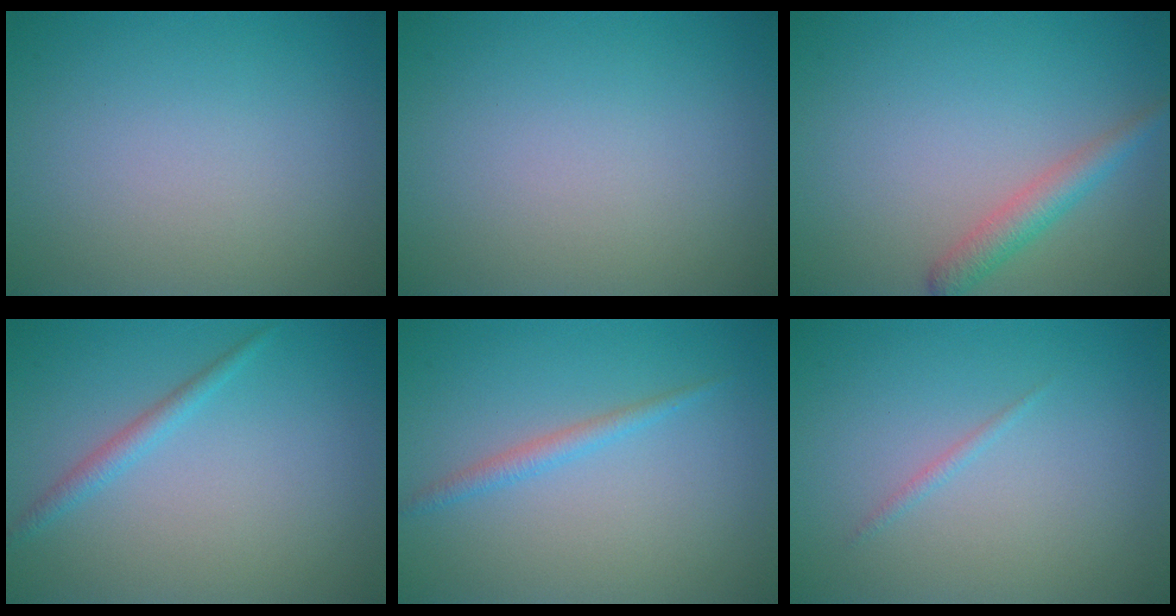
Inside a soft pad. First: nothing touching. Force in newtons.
{"total": 0.0}
{"total": 2.5, "press": 2.5, "slide": 0.1}
{"total": 1.5, "press": 1.5, "slide": 0.1}
{"total": 1.4, "press": 1.4, "slide": 0.1}
{"total": 0.6, "press": 0.6, "slide": 0.1}